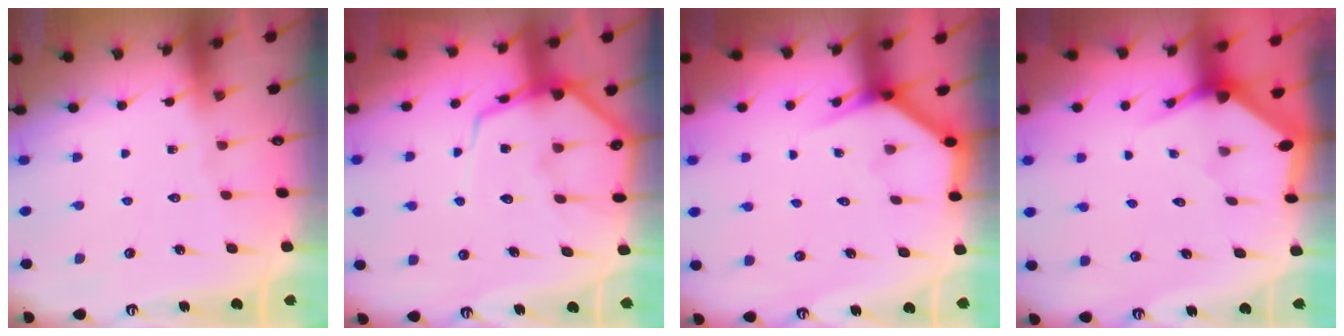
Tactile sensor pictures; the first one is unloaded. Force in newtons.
{"total": 11.5, "press": 11.4, "slide": 1.2}
{"total": 3.6, "press": 3.6, "slide": 0.3}
{"total": 2.9, "press": 2.9, "slide": 0.2}